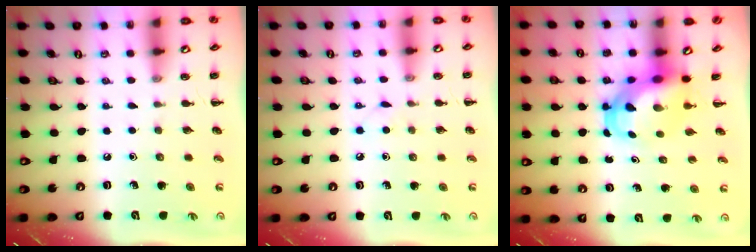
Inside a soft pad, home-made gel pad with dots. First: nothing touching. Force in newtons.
{"total": 2.9, "press": 2.8, "slide": 1.0}
{"total": 5.7, "press": 5.6, "slide": 1.1}